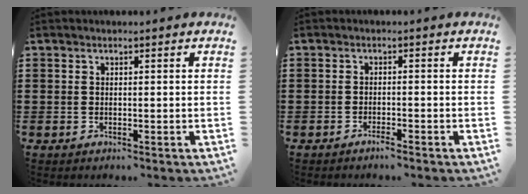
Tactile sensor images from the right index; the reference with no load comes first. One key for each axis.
{"total": 1.4, "fx": -1.2, "fy": 0.0, "fz": 0.7, "tx": -0.012, "ty": -0.001, "tz": -0.023}